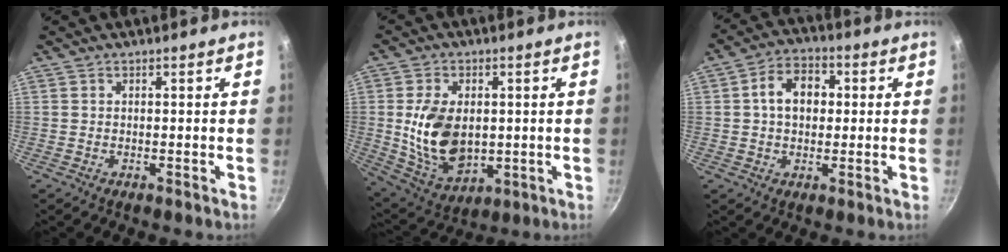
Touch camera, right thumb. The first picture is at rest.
{"total": 14.4, "force": [0.4, 9.5, 10.8], "torque": [-0.178, -0.018, 0.023]}
{"total": 8.6, "force": [1.1, 6.2, 5.8], "torque": [-0.067, 0.017, 0.006]}